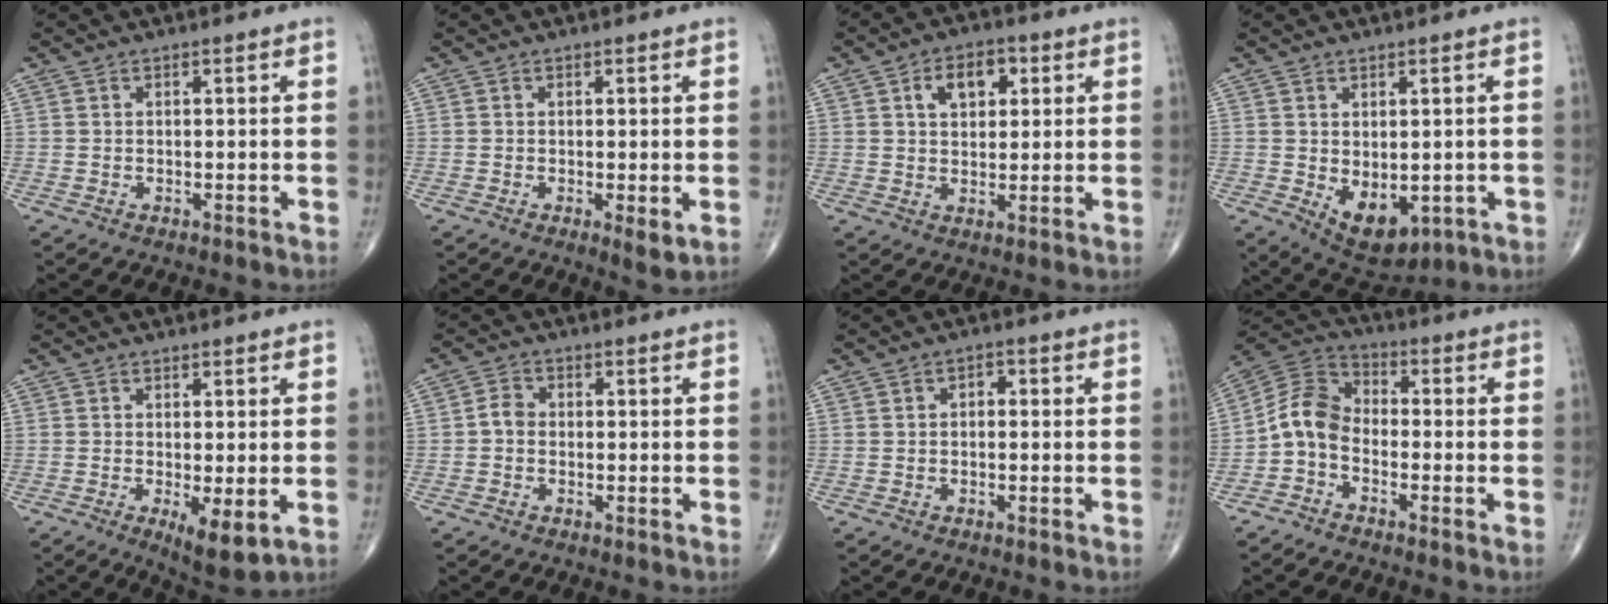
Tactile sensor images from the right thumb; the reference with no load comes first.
{"total": 2.6, "force": [-0.4, 0.7, 2.5], "torque": [-0.038, -0.010, -0.008]}
{"total": 7.3, "force": [2.6, 4.7, 5.0], "torque": [-0.052, 0.001, 0.037]}
{"total": 8.5, "force": [-1.7, 5.0, 6.6], "torque": [-0.080, -0.004, -0.002]}
{"total": 6.4, "force": [-1.6, 2.0, 5.8], "torque": [-0.092, -0.019, -0.020]}
{"total": 2.6, "force": [-0.5, 2.0, 1.5], "torque": [-0.020, 0.010, -0.018]}
{"total": 1.8, "force": [0.0, 1.2, 1.3], "torque": [-0.009, 0.008, -0.007]}
{"total": 7.7, "force": [-2.4, 5.3, 5.0], "torque": [-0.087, 0.043, -0.066]}